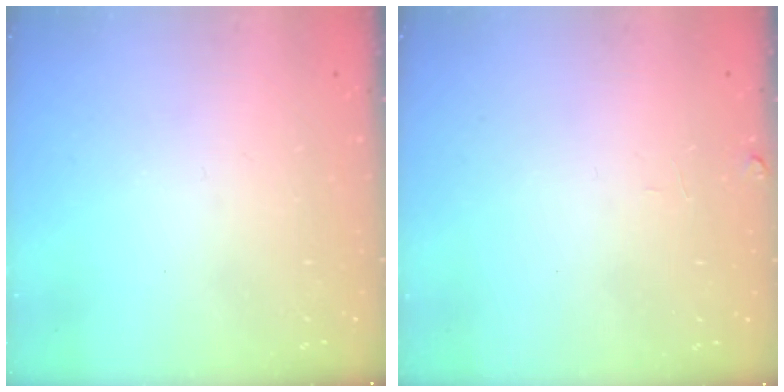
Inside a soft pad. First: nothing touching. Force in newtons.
{"total": 1.3, "press": 1.2, "slide": 0.5}